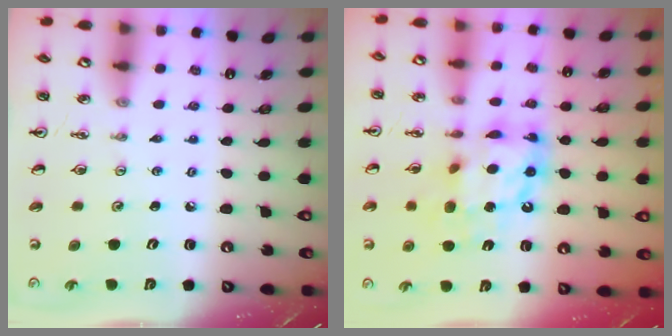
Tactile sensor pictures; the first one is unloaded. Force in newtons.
{"total": 13.4, "press": 13.3, "slide": 1.1}